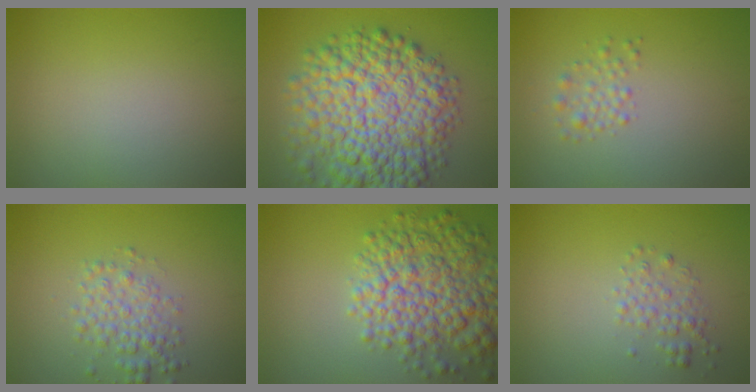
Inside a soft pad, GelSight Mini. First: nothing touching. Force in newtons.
{"total": 12.4, "press": 12.4, "slide": 0.3}
{"total": 1.5, "press": 1.5, "slide": 0.1}
{"total": 2.9, "press": 2.9, "slide": 0.1}
{"total": 8.0, "press": 8.0, "slide": 0.2}
{"total": 1.7, "press": 1.7, "slide": 0.0}